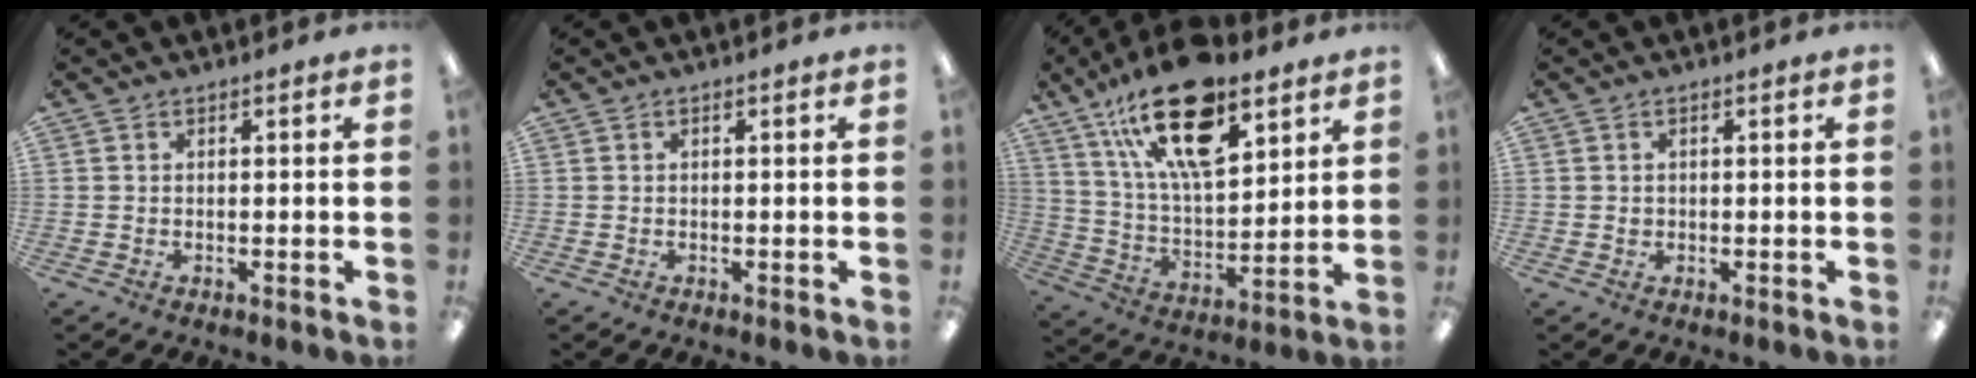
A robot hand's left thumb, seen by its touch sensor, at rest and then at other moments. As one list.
[{"total": 0.0}, {"total": 23.2, "force": [14.2, 10.0, 15.3], "torque": [-0.266, -0.067, 0.244]}, {"total": 0.7, "force": [0.0, 0.7, 0.3], "torque": [-0.006, 0.005, -0.002]}]